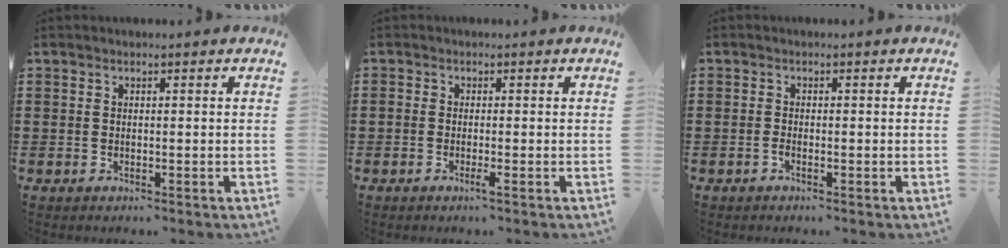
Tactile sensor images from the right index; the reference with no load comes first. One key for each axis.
{"total": 1.5, "fx": -0.8, "fy": 0.1, "fz": 1.3, "tx": -0.023, "ty": -0.003, "tz": -0.014}
{"total": 1.0, "fx": -0.6, "fy": 0.3, "fz": 0.8, "tx": -0.017, "ty": -0.002, "tz": -0.010}